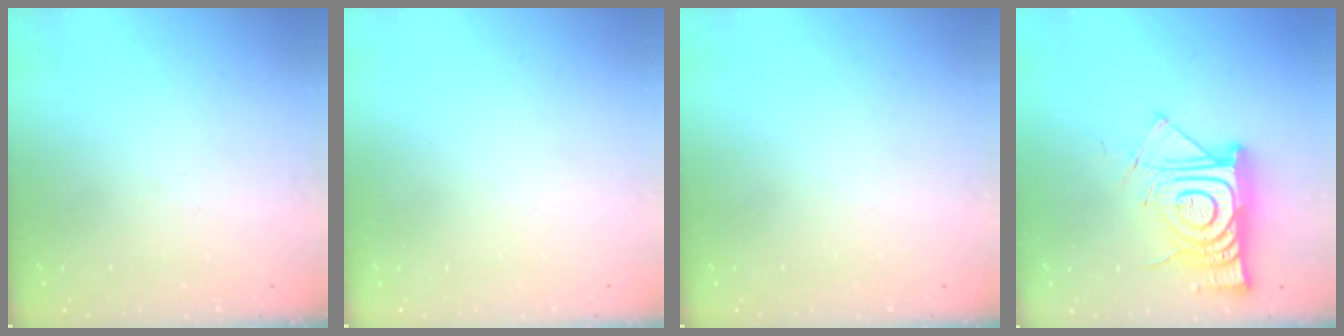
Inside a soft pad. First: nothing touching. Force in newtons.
{"total": 1.6, "press": 1.6, "slide": 0.1}
{"total": 0.0}
{"total": 16.8, "press": 16.7, "slide": 1.5}